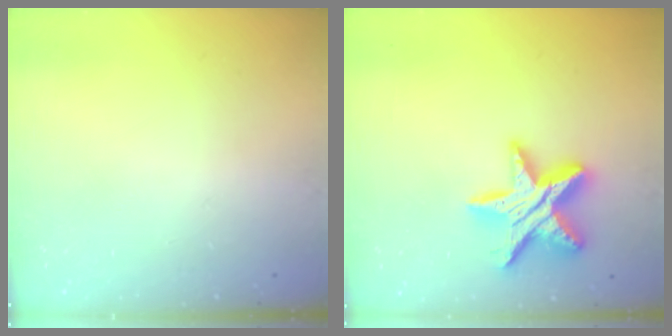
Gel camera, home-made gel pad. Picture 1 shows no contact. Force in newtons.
{"total": 16.7, "press": 16.6, "slide": 1.5}